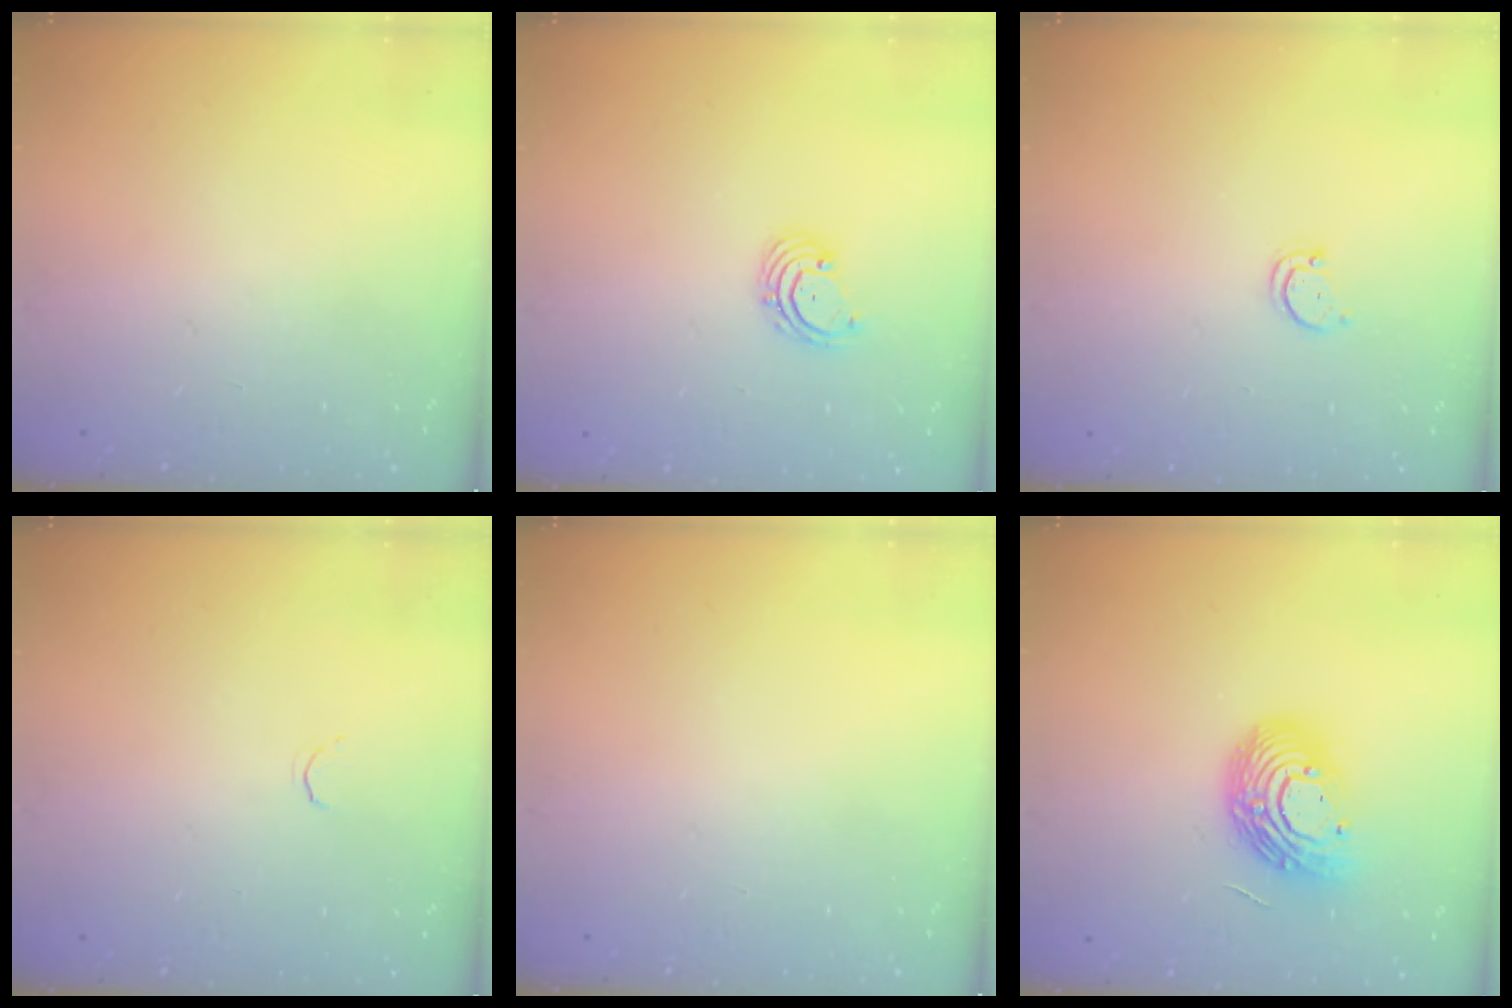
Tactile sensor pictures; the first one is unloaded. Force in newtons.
{"total": 2.6, "press": 2.5, "slide": 0.6}
{"total": 2.6, "press": 2.5, "slide": 0.4}
{"total": 1.7, "press": 1.6, "slide": 0.5}
{"total": 0.0}
{"total": 14.2, "press": 14.2, "slide": 1.1}